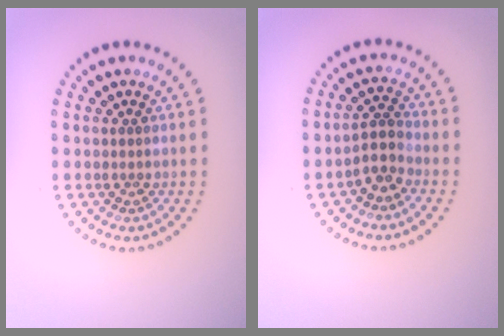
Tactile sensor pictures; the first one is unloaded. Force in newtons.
{"total": 2.4, "press": 1.8, "slide": 1.7}